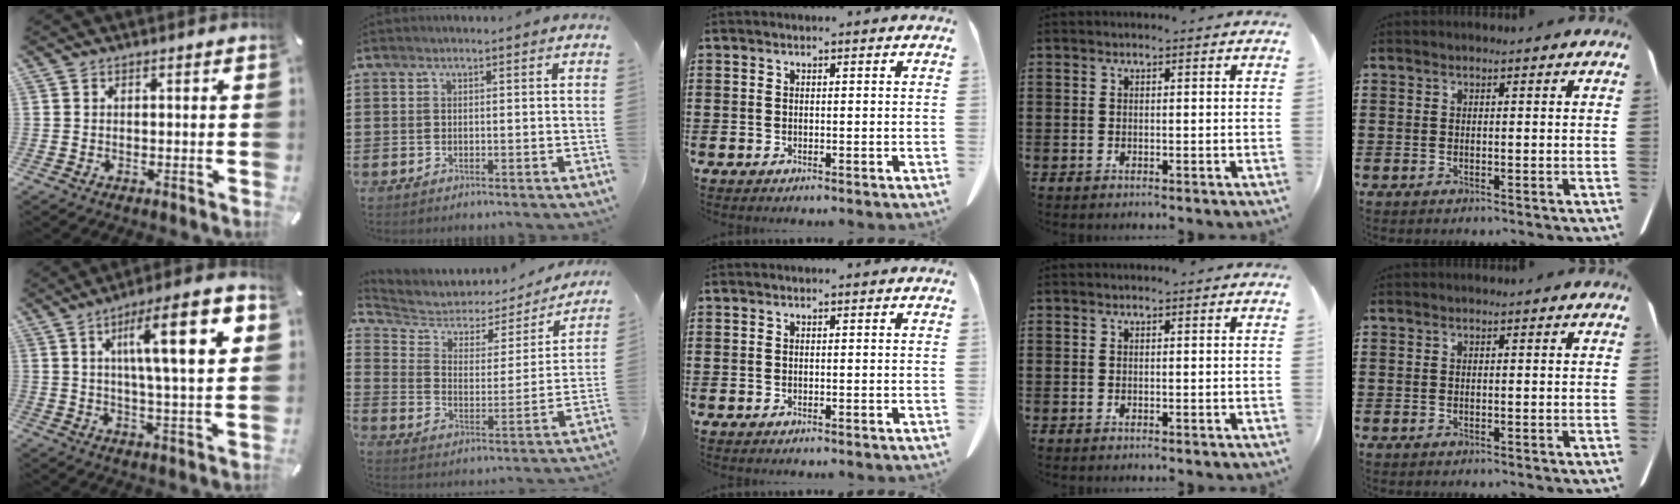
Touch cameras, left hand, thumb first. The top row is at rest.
{"thumb": {"total": 18.0, "force": [6.0, 4.1, 16.5], "torque": [-0.258, -0.009, 0.080]}, "index": {"total": 4.2, "force": [3.5, 2.3, 0.6], "torque": [-0.044, -0.025, 0.054]}}